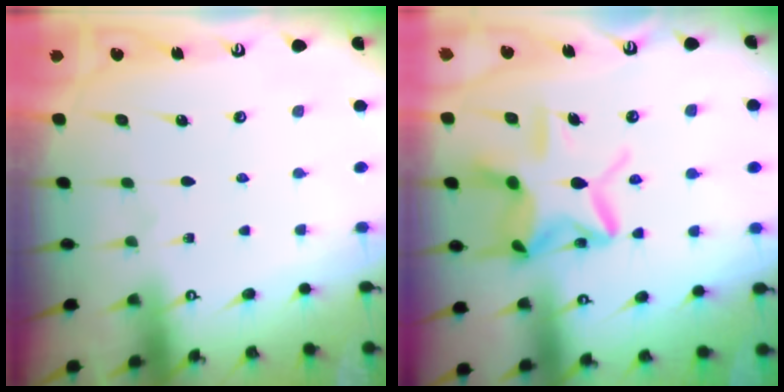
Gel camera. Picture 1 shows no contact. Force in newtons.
{"total": 15.1, "press": 15.0, "slide": 1.2}